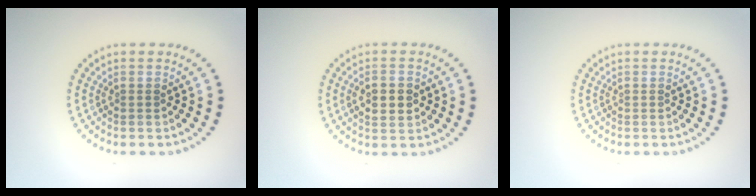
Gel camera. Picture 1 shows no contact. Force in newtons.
{"total": 3.2, "press": 3.2, "slide": 0.1}
{"total": 0.0}